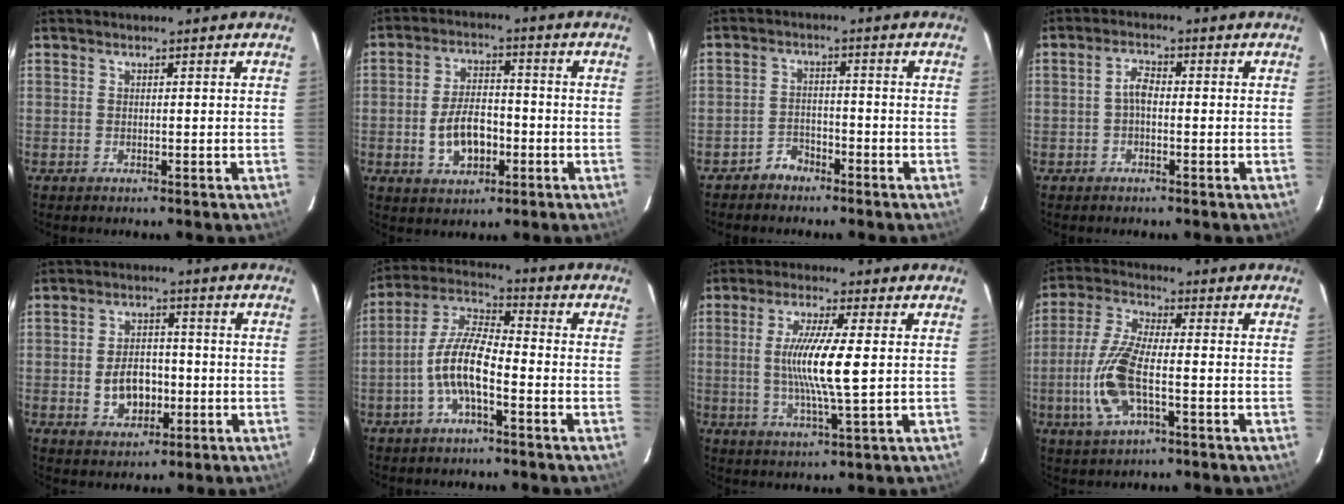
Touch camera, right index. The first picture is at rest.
{"total": 8.3, "force": [-2.4, 4.9, 6.3], "torque": [-0.124, 0.011, -0.030]}
{"total": 3.5, "force": [-2.9, 1.9, 0.5], "torque": [-0.017, 0.012, -0.050]}
{"total": 2.6, "force": [-0.6, 1.3, 2.1], "torque": [-0.044, 0.010, -0.011]}
{"total": 7.4, "force": [-1.5, 5.3, 4.9], "torque": [-0.098, 0.011, -0.013]}
{"total": 9.3, "force": [-3.5, 2.9, 8.2], "torque": [-0.179, 0.009, -0.068]}
{"total": 10.1, "force": [0.4, 0.5, 10.1], "torque": [-0.190, -0.010, 0.007]}
{"total": 12.0, "force": [-3.1, 4.2, 10.8], "torque": [-0.239, -0.001, -0.065]}